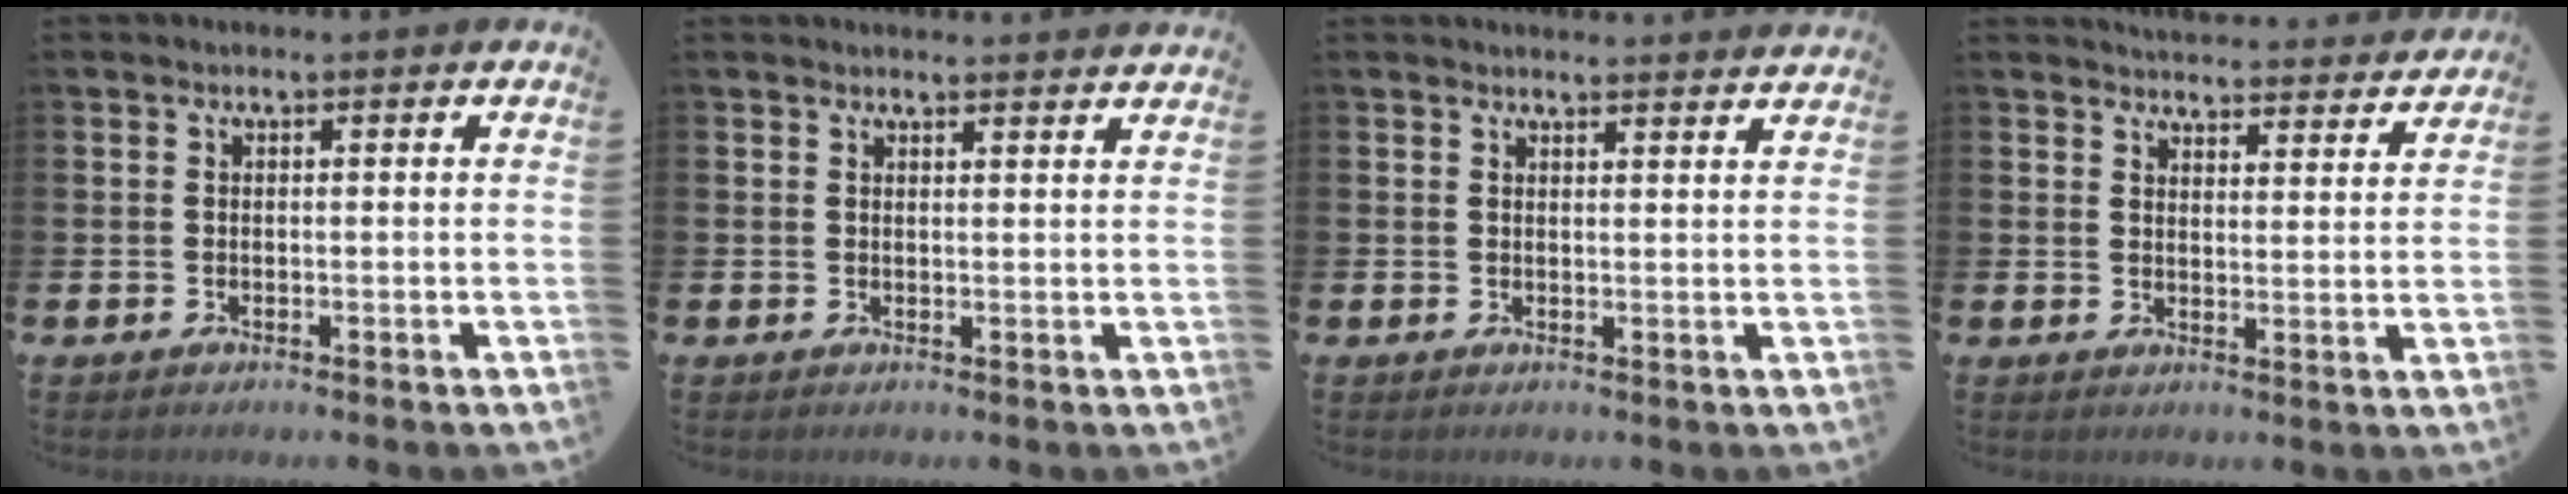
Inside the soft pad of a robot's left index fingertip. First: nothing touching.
{"total": 1.8, "force": [1.8, -0.2, -0.2], "torque": [0.009, -0.014, 0.032]}
{"total": 2.3, "force": [2.3, -0.3, -0.3], "torque": [0.011, -0.019, 0.040]}
{"total": 4.6, "force": [4.6, 0.3, 0.1], "torque": [-0.013, -0.035, 0.083]}